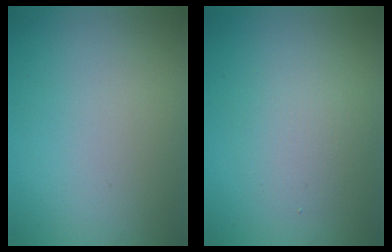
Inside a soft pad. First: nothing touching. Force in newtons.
{"total": 2.6, "press": 2.6, "slide": 0.3}